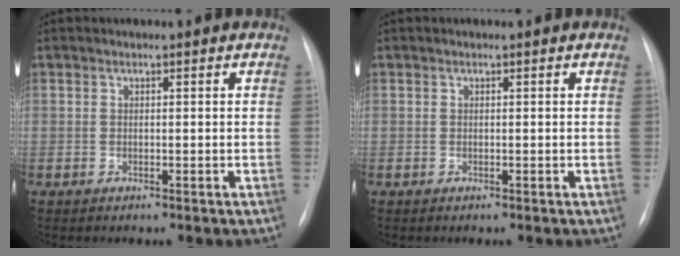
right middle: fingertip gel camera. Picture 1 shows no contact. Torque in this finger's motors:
{"motor_torque": [-0.51, -0.29, -0.02, 0.00]}